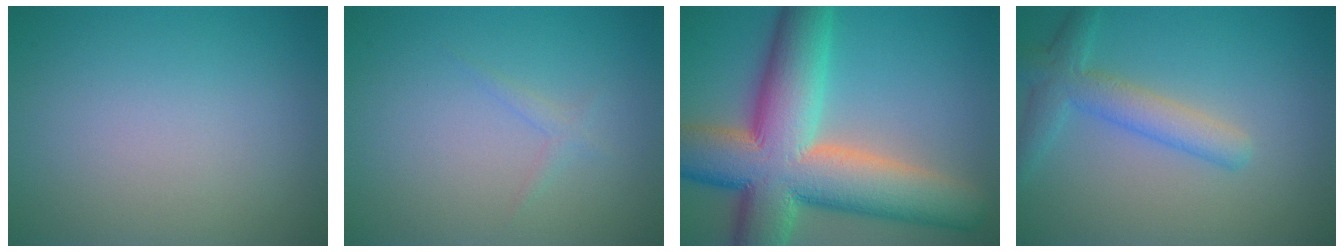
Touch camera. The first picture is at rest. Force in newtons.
{"total": 0.8, "press": 0.8, "slide": 0.0}
{"total": 14.9, "press": 14.8, "slide": 0.9}
{"total": 3.7, "press": 3.7, "slide": 0.1}